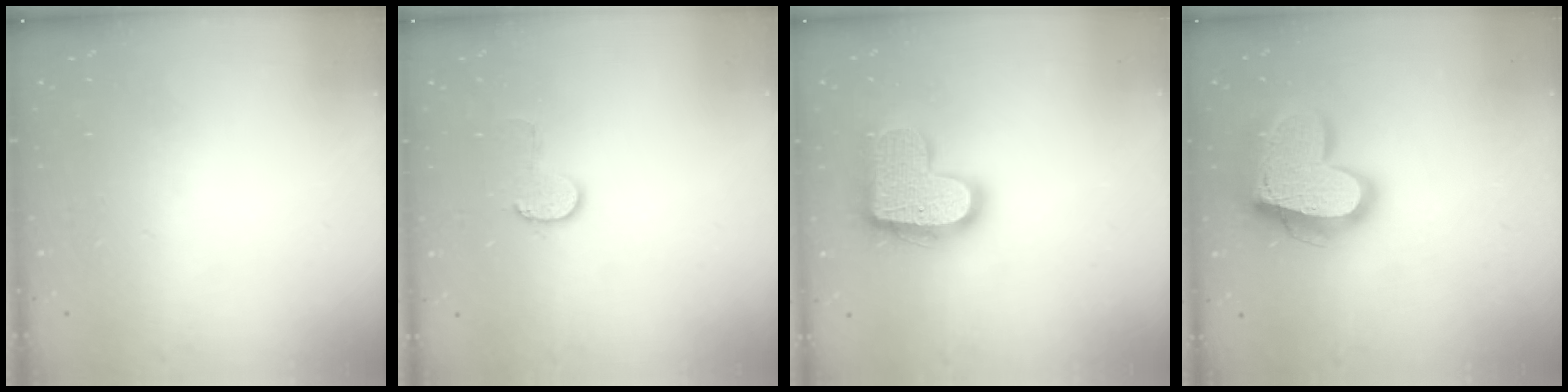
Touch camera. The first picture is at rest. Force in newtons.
{"total": 6.4, "press": 6.4, "slide": 0.6}
{"total": 17.4, "press": 17.4, "slide": 0.9}
{"total": 19.6, "press": 19.6, "slide": 1.5}